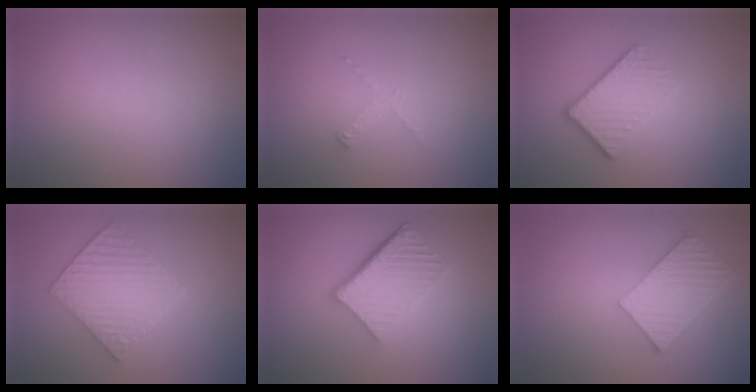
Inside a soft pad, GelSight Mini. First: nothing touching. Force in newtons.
{"total": 1.1, "press": 1.1, "slide": 0.2}
{"total": 4.1, "press": 2.7, "slide": 3.2}
{"total": 5.8, "press": 4.6, "slide": 3.5}
{"total": 6.1, "press": 4.1, "slide": 4.5}
{"total": 5.9, "press": 4.3, "slide": 4.0}